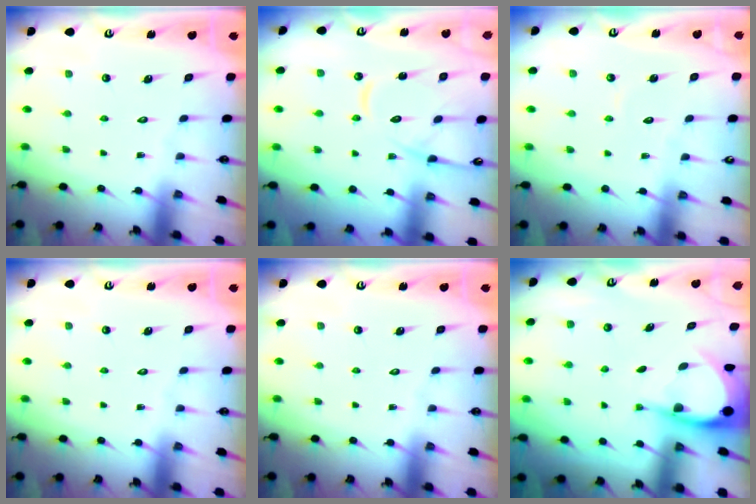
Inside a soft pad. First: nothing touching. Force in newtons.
{"total": 11.5, "press": 11.5, "slide": 0.6}
{"total": 3.5, "press": 3.5, "slide": 0.3}
{"total": 0.0}
{"total": 0.0}
{"total": 4.6, "press": 4.6, "slide": 0.3}